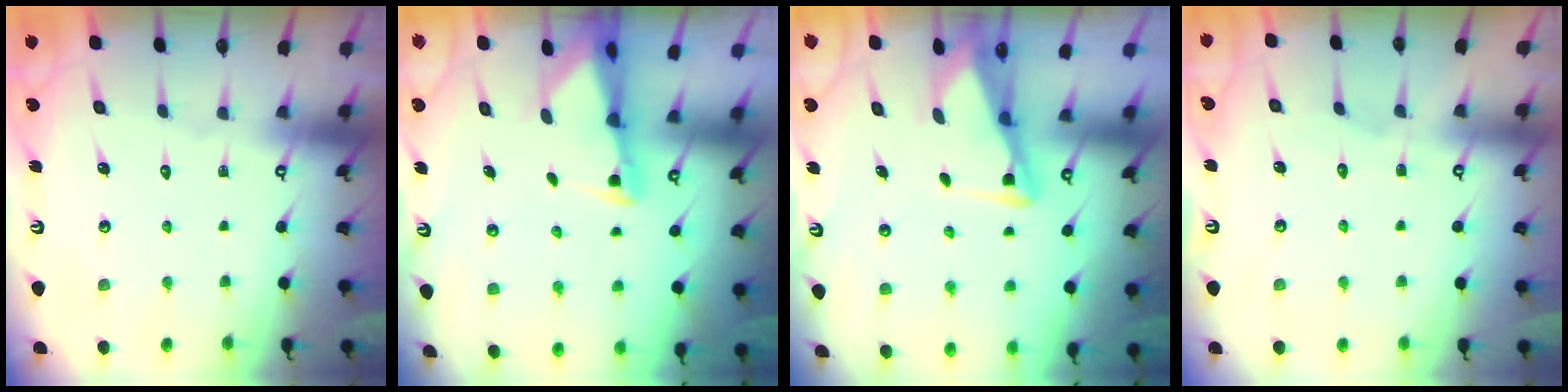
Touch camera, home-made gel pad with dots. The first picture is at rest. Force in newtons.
{"total": 2.4, "press": 2.4, "slide": 0.5}
{"total": 4.6, "press": 4.5, "slide": 0.8}
{"total": 4.2, "press": 4.2, "slide": 0.3}